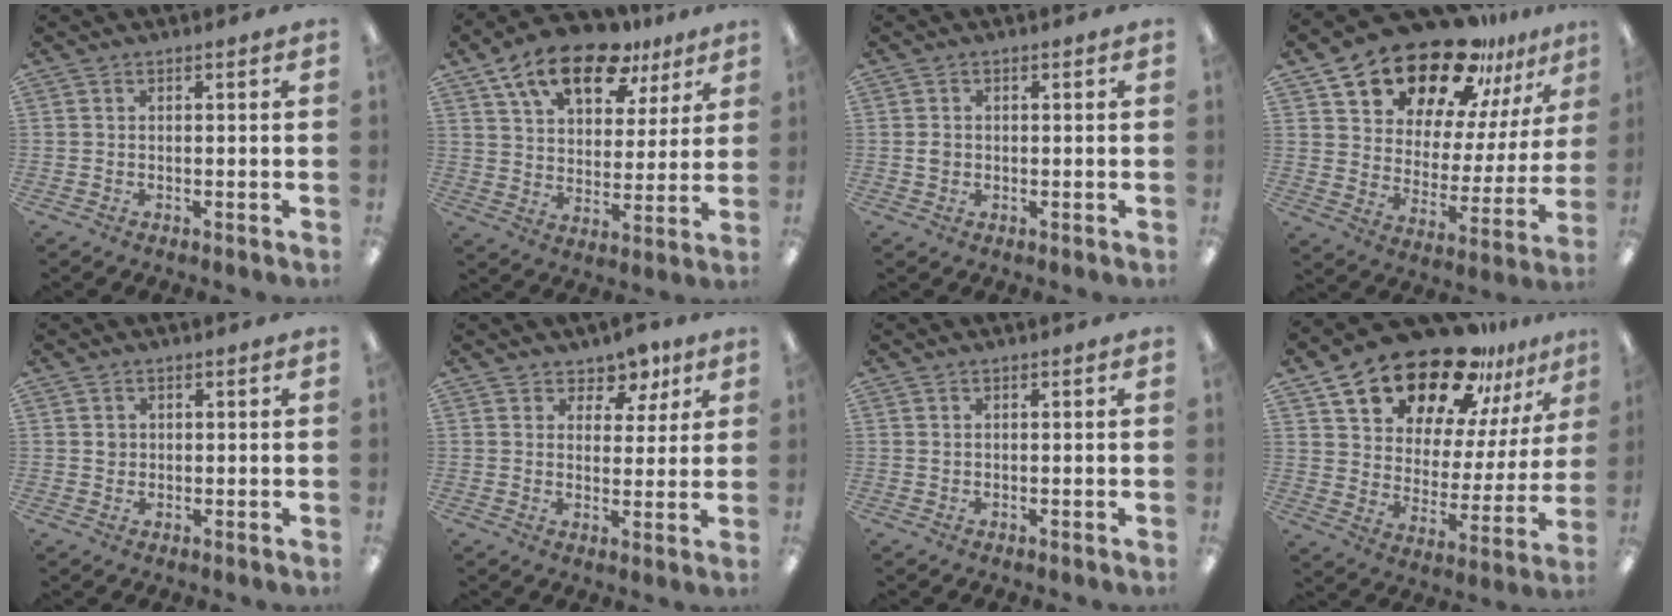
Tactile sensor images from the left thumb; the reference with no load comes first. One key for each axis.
{"total": 17.2, "fx": 11.1, "fy": 8.8, "fz": 9.7, "tx": -0.164, "ty": -0.051, "tz": 0.195}
{"total": 0.9, "fx": 0.0, "fy": 0.8, "fz": 0.3, "tx": -0.006, "ty": 0.004, "tz": -0.002}
{"total": 21.4, "fx": 17.7, "fy": 8.9, "fz": 8.0, "tx": -0.139, "ty": -0.133, "tz": 0.309}
{"total": 1.7, "fx": 0.5, "fy": 1.6, "fz": 0.3, "tx": -0.001, "ty": 0.002, "tz": 0.007}
{"total": 6.2, "fx": 4.5, "fy": 4.0, "fz": 1.3, "tx": -0.020, "ty": -0.028, "tz": 0.080}
{"total": 0.5, "fx": 0.3, "fy": 0.4, "fz": 0.2, "tx": -0.004, "ty": 0.003, "tz": 0.005}
{"total": 22.6, "fx": 18.0, "fy": 9.8, "fz": 9.5, "tx": -0.163, "ty": -0.123, "tz": 0.315}